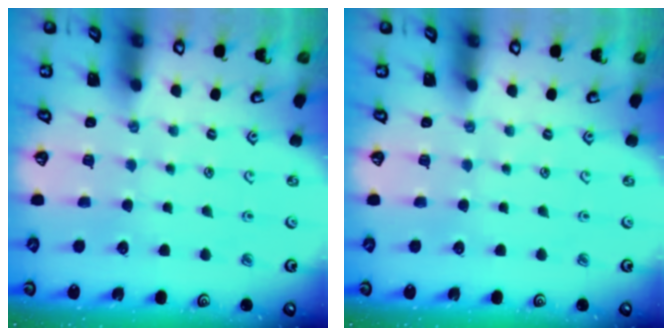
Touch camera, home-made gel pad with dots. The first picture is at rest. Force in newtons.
{"total": 0.0}